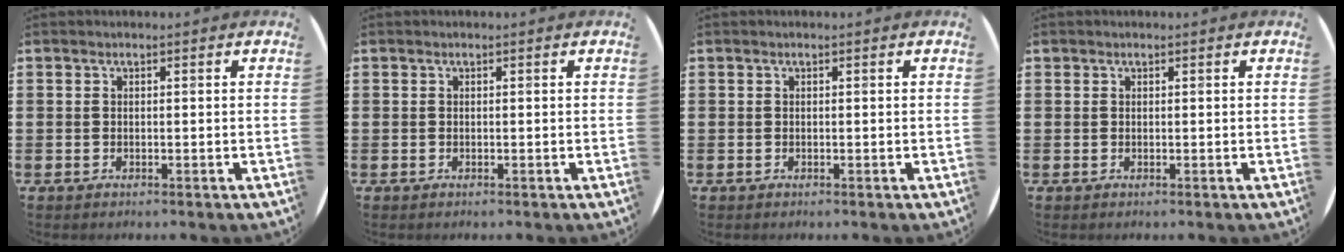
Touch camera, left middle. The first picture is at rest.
{"total": 0.0}
{"total": 0.0}
{"total": 0.0}